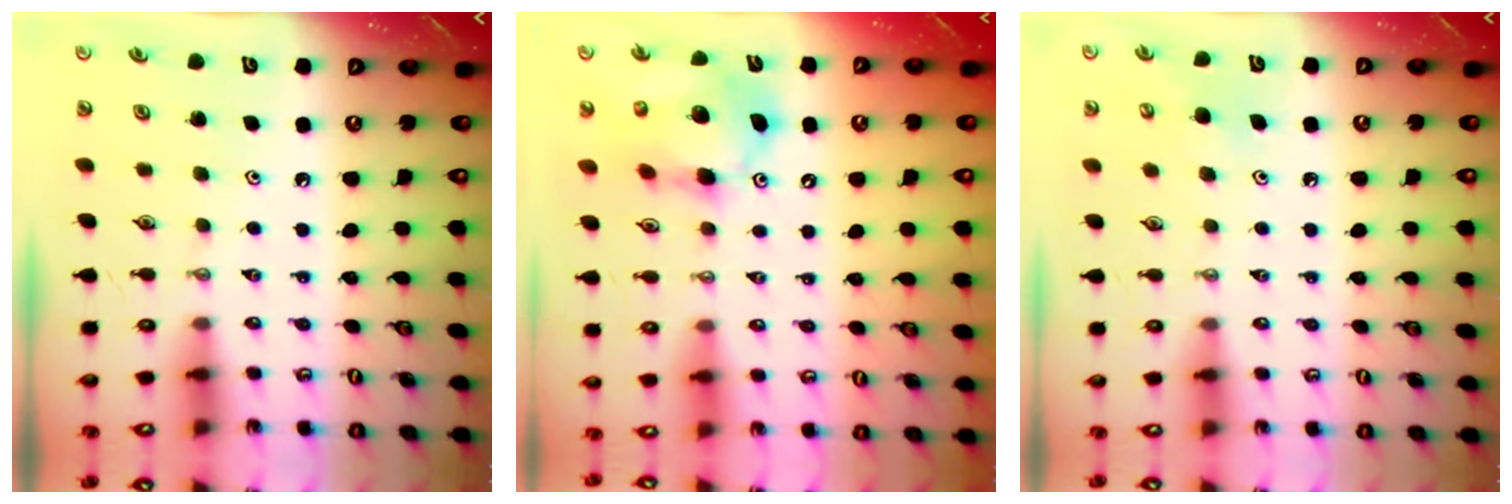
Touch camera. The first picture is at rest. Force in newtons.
{"total": 13.8, "press": 13.6, "slide": 2.4}
{"total": 6.6, "press": 6.6, "slide": 0.6}